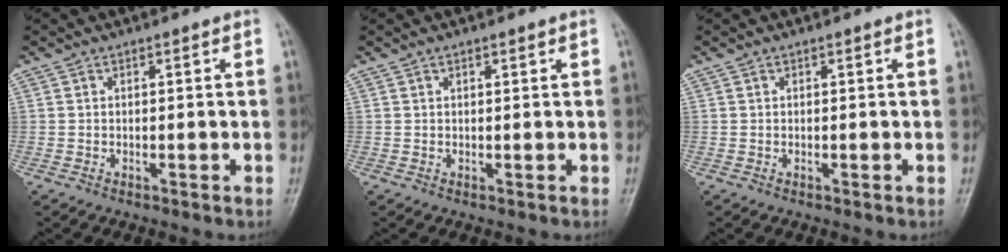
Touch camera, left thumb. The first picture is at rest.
{"total": 0.9, "force": [0.6, 0.3, 0.6], "torque": [-0.009, -0.001, 0.010]}
{"total": 0.0}